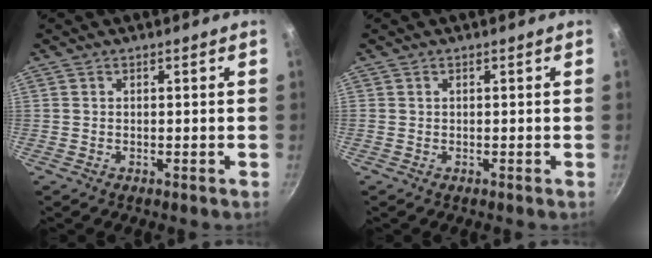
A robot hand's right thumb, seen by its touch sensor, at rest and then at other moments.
{"total": 0.0}